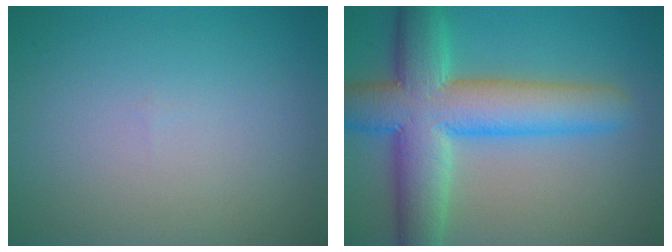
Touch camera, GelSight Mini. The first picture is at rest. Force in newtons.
{"total": 10.0, "press": 10.0, "slide": 0.5}